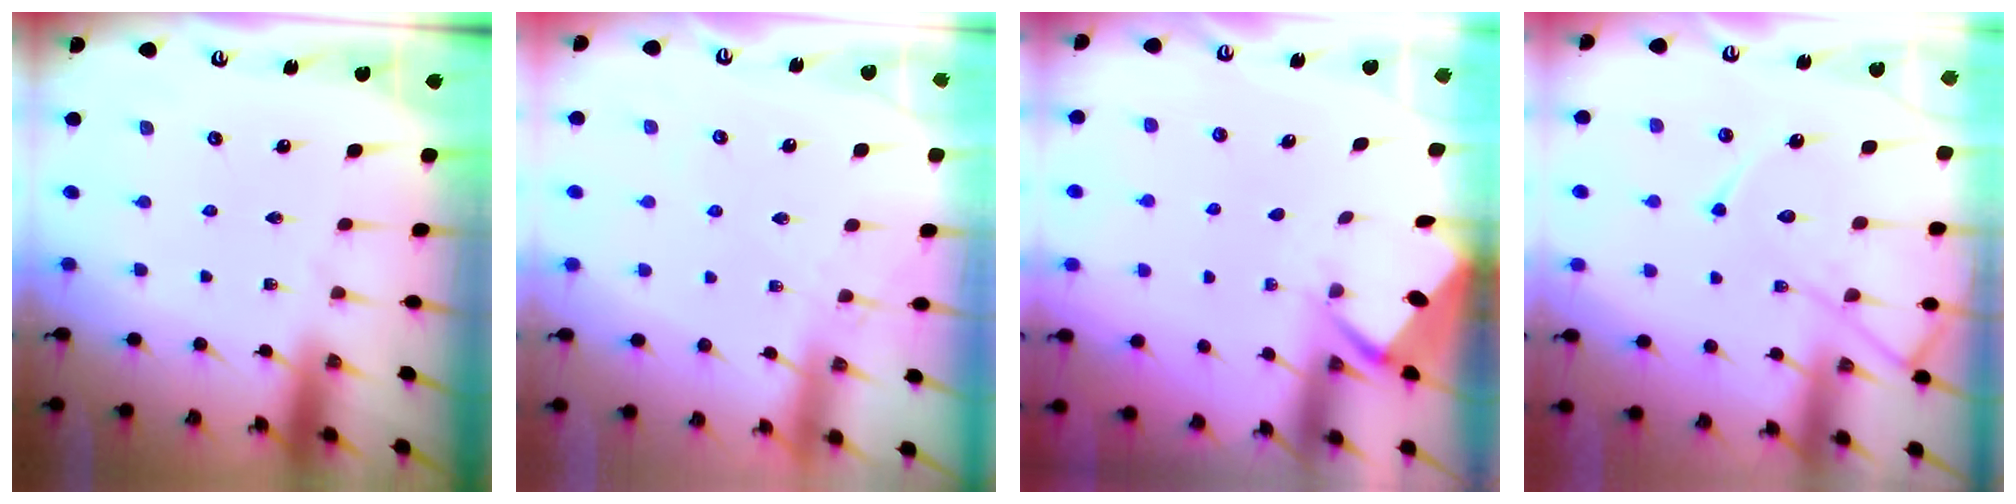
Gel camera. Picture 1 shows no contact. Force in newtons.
{"total": 3.1, "press": 3.1, "slide": 0.5}
{"total": 2.6, "press": 2.6, "slide": 0.4}
{"total": 13.4, "press": 13.4, "slide": 1.4}